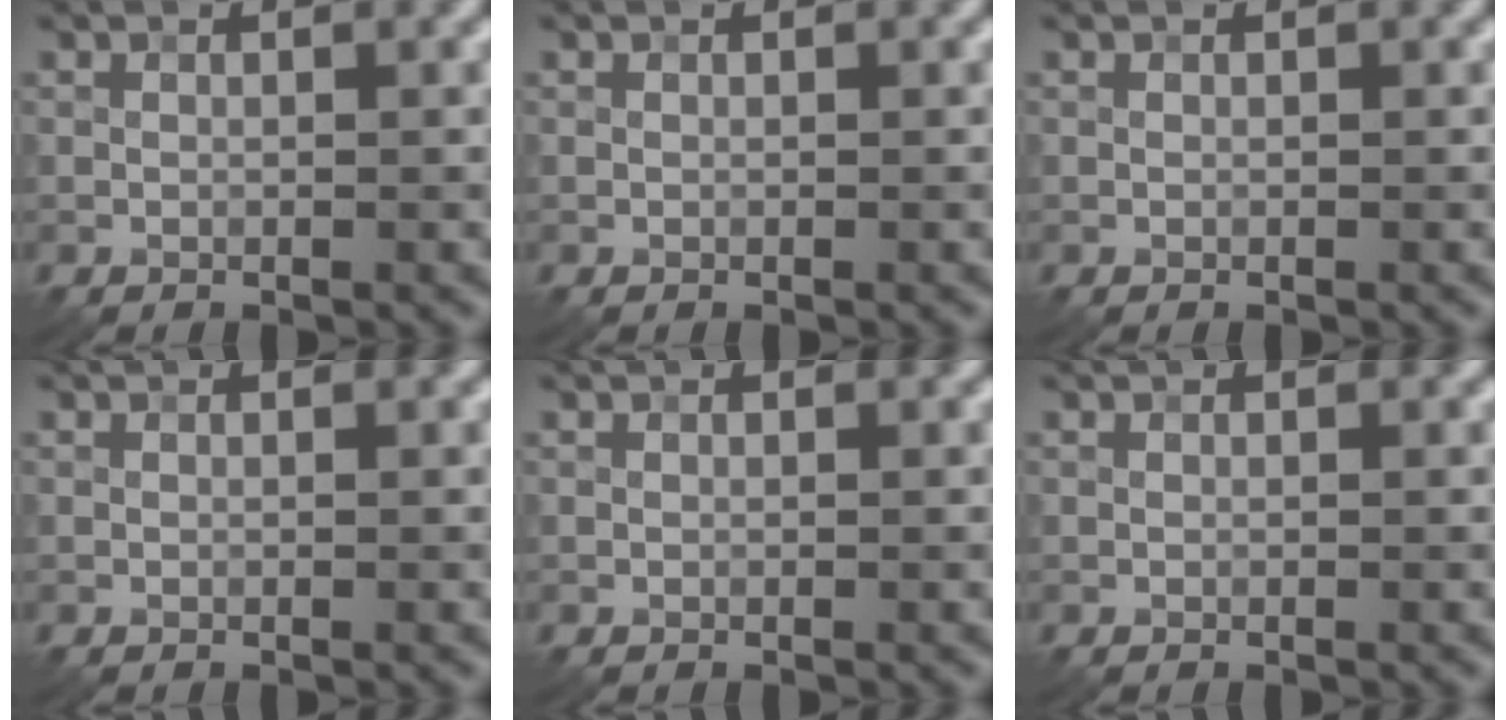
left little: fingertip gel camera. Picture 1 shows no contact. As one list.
[{"total": 0.0}, {"total": 0.0}, {"total": 0.0}, {"total": 0.0}, {"total": 0.0}]